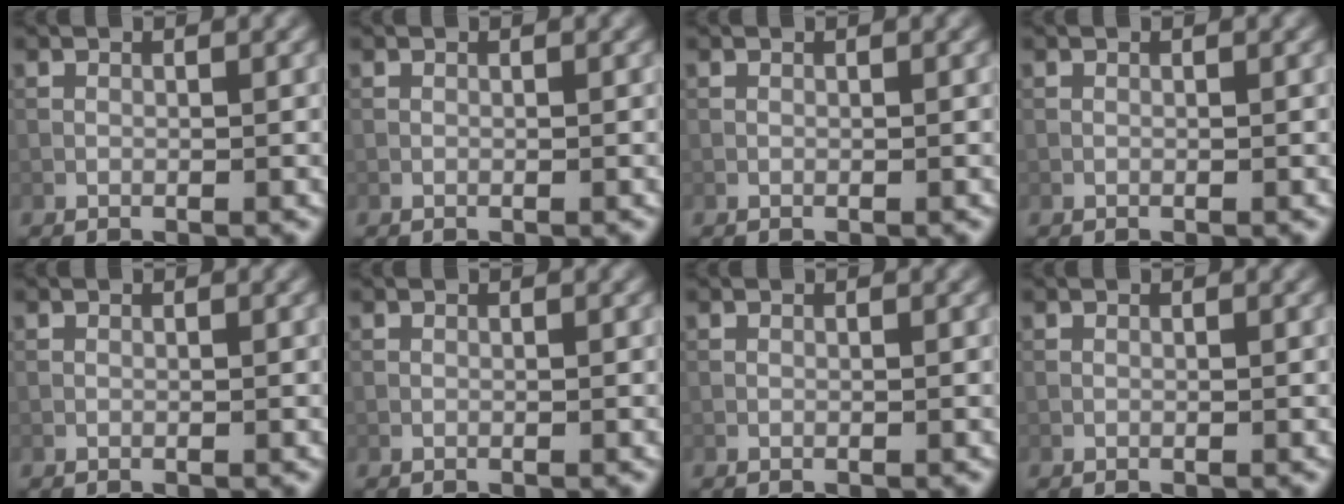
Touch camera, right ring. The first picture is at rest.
{"total": 0.0}
{"total": 0.0}
{"total": 0.0}
{"total": 0.0}
{"total": 0.0}
{"total": 0.0}
{"total": 0.0}